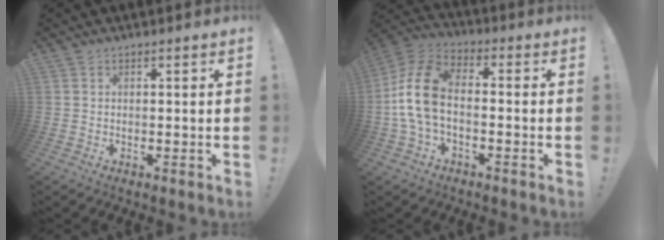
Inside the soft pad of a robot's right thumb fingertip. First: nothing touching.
{"total": 13.8, "force": [-1.1, 8.3, 11.0], "torque": [-0.229, 0.022, -0.015]}